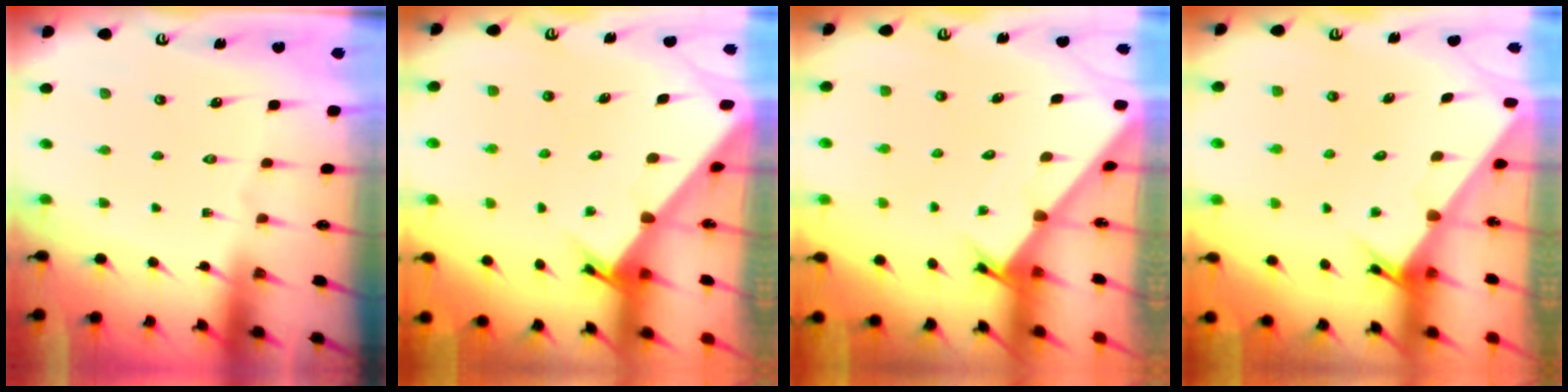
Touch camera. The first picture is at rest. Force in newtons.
{"total": 3.8, "press": 3.8, "slide": 0.3}
{"total": 1.8, "press": 1.8, "slide": 0.1}
{"total": 2.4, "press": 2.4, "slide": 0.1}